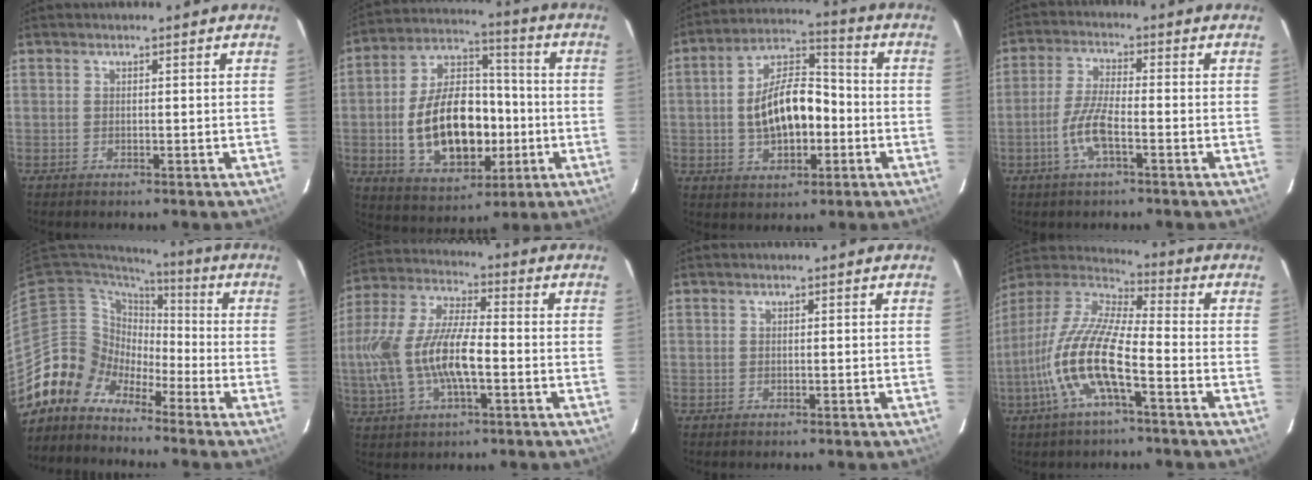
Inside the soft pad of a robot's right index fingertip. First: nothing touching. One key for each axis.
{"total": 18.8, "fx": -3.2, "fy": 11.5, "fz": 14.6, "tx": -0.285, "ty": 0.024, "tz": -0.034}
{"total": 13.3, "fx": -2.0, "fy": 7.2, "fz": 11.0, "tx": -0.207, "ty": 0.024, "tz": -0.026}
{"total": 6.5, "fx": -2.8, "fy": 1.4, "fz": 5.7, "tx": -0.124, "ty": 0.001, "tz": -0.056}
{"total": 8.2, "fx": -5.8, "fy": 5.8, "fz": -1.0, "tx": 0.007, "ty": 0.045, "tz": -0.130}
{"total": 16.7, "fx": -3.3, "fy": 6.5, "fz": 15.0, "tx": -0.318, "ty": 0.001, "tz": -0.060}
{"total": 0.0}
{"total": 15.3, "fx": -6.0, "fy": 3.4, "fz": 13.6, "tx": -0.279, "ty": -0.011, "tz": -0.124}